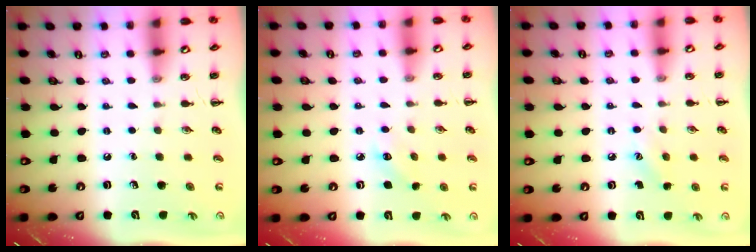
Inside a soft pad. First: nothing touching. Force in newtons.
{"total": 3.9, "press": 3.7, "slide": 1.1}
{"total": 6.3, "press": 6.1, "slide": 1.7}